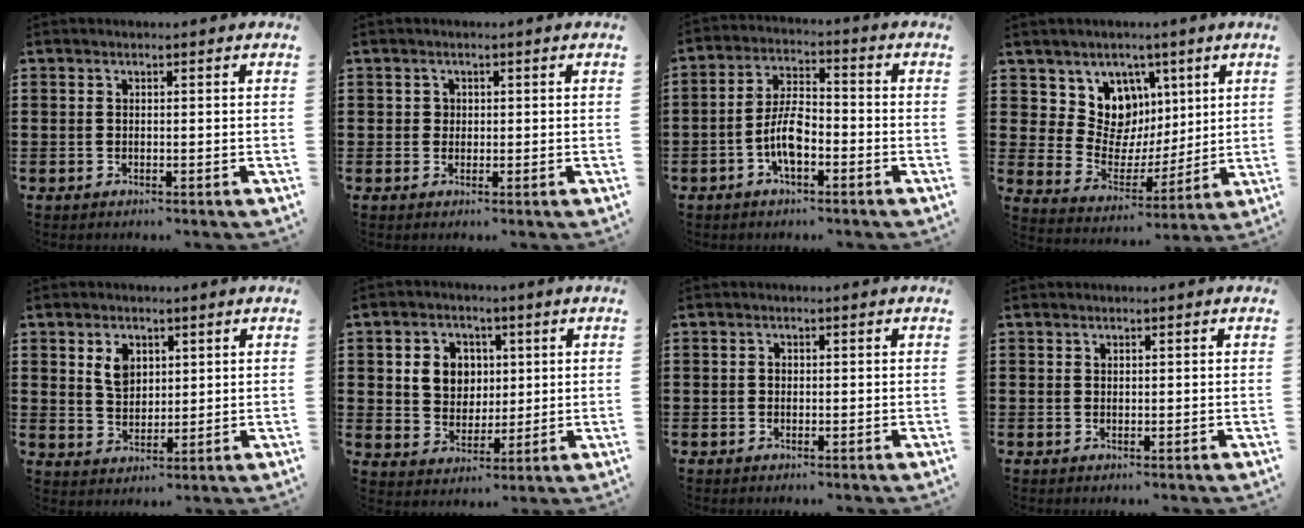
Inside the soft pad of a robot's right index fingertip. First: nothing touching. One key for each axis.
{"total": 1.2, "fx": 0.2, "fy": 1.1, "fz": 0.3, "tx": -0.009, "ty": 0.005, "tz": 0.005}
{"total": 6.7, "fx": -2.5, "fy": 2.8, "fz": 5.6, "tx": -0.128, "ty": 0.001, "tz": -0.054}
{"total": 9.1, "fx": 4.2, "fy": 7.6, "fz": 2.5, "tx": -0.086, "ty": -0.033, "tz": 0.082}
{"total": 4.6, "fx": 1.9, "fy": 3.2, "fz": 2.7, "tx": -0.056, "ty": 0.008, "tz": 0.033}
{"total": 6.2, "fx": 1.5, "fy": 5.5, "fz": 2.3, "tx": -0.055, "ty": 0.013, "tz": 0.022}
{"total": 0.7, "fx": 0.0, "fy": 0.6, "fz": 0.4, "tx": -0.010, "ty": 0.002, "tz": 0.000}
{"total": 0.6, "fx": 0.4, "fy": 0.4, "fz": 0.1, "tx": -0.002, "ty": 0.002, "tz": 0.008}